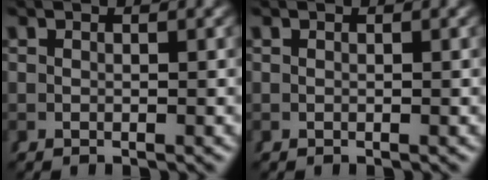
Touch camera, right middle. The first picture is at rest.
{"total": 0.0}